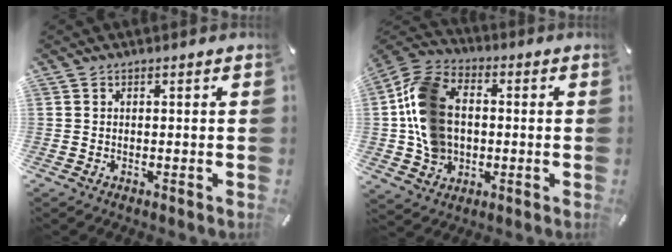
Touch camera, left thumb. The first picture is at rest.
{"total": 14.3, "force": [-0.3, 11.6, 8.3], "torque": [-0.180, 0.020, -0.004]}